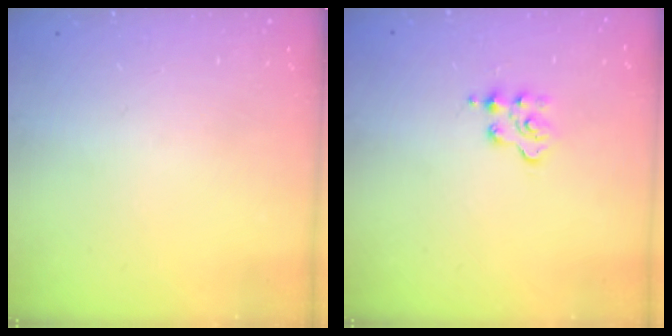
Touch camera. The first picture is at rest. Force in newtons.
{"total": 2.5, "press": 2.4, "slide": 0.5}